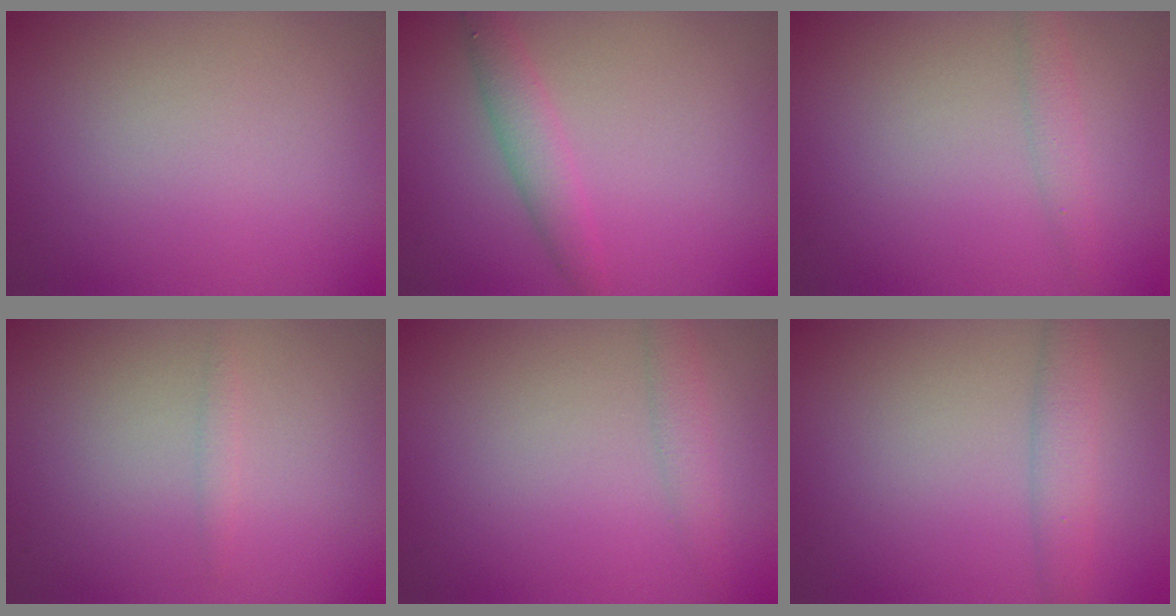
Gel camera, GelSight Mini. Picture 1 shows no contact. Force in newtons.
{"total": 2.4, "press": 2.4, "slide": 0.1}
{"total": 1.7, "press": 1.7, "slide": 0.1}
{"total": 0.7, "press": 0.7, "slide": 0.1}
{"total": 1.7, "press": 1.7, "slide": 0.1}
{"total": 2.8, "press": 2.8, "slide": 0.1}